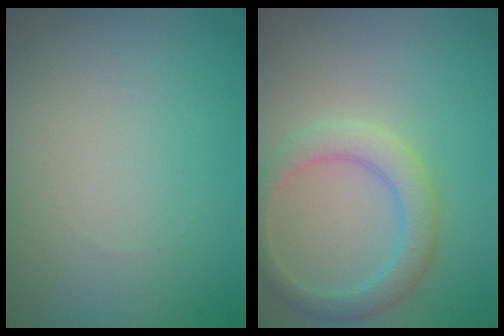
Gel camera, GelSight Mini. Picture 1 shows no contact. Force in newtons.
{"total": 3.2, "press": 3.2, "slide": 0.3}